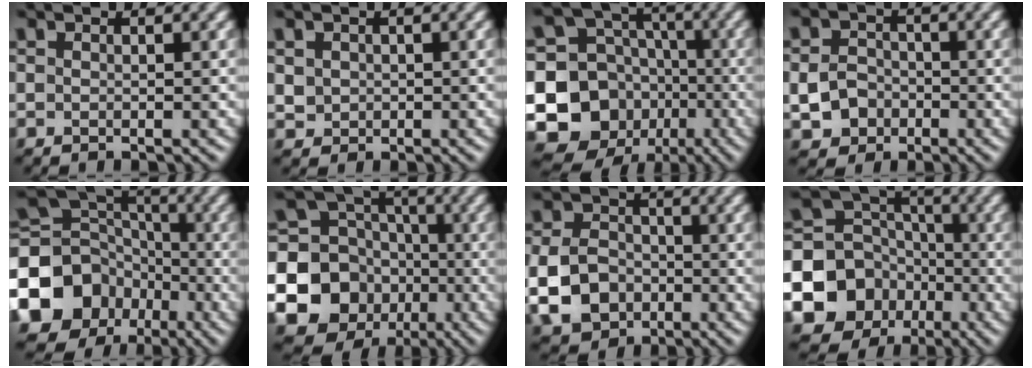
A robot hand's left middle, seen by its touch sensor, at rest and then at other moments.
{"total": 1.9, "force": [0.4, 1.7, 0.6], "torque": [-0.021, 0.000, 0.018]}
{"total": 14.1, "force": [-4.2, 12.3, 5.3], "torque": [-0.129, -0.011, -0.087]}
{"total": 3.6, "force": [-1.3, 3.0, 1.4], "torque": [-0.020, -0.001, -0.027]}
{"total": 14.2, "force": [-5.7, 11.7, 5.6], "torque": [-0.143, -0.017, -0.117]}
{"total": 16.6, "force": [-4.6, 15.2, 5.0], "torque": [-0.132, -0.032, -0.095]}
{"total": 6.4, "force": [-2.2, 5.1, 3.2], "torque": [-0.074, -0.006, -0.051]}
{"total": 14.2, "force": [-5.3, 12.5, 4.3], "torque": [-0.114, -0.033, -0.108]}